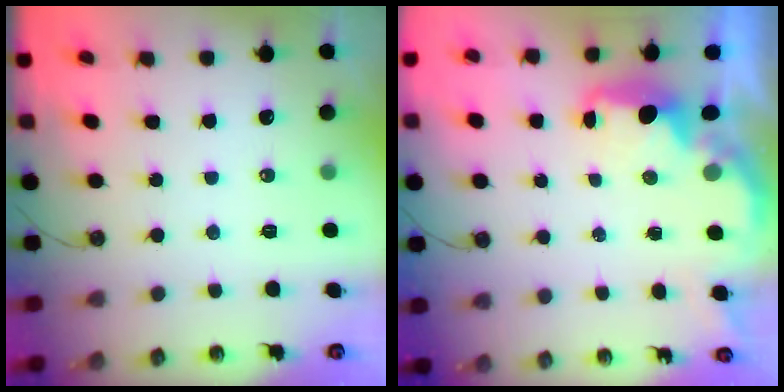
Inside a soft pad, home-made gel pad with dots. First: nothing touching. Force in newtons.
{"total": 2.8, "press": 2.8, "slide": 0.4}